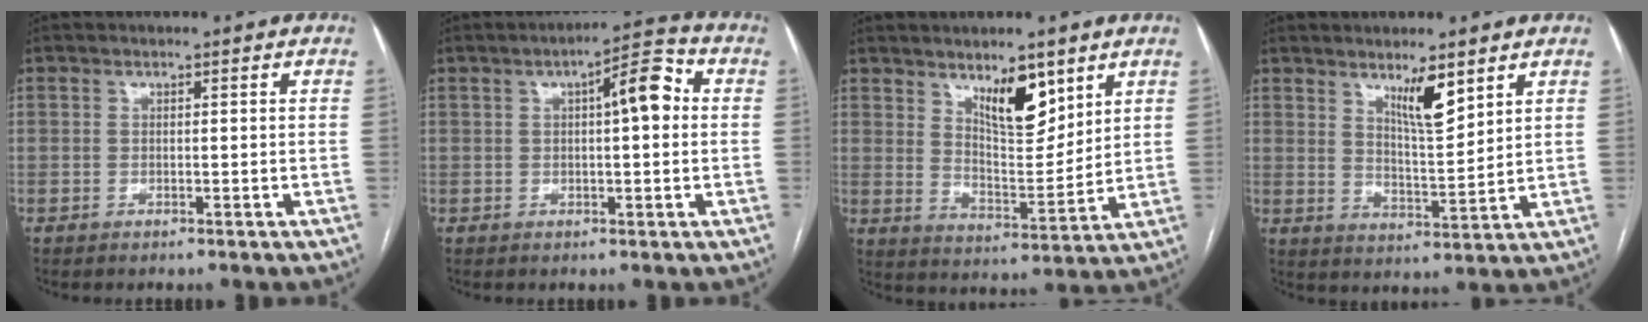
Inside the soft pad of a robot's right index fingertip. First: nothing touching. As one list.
[{"total": 7.0, "force": [1.2, 1.6, 6.7], "torque": [-0.098, 0.027, 0.014]}, {"total": 8.8, "force": [5.4, 3.0, 6.2], "torque": [-0.106, -0.008, 0.098]}, {"total": 6.5, "force": [4.2, 1.1, 4.9], "torque": [-0.087, -0.010, 0.076]}]